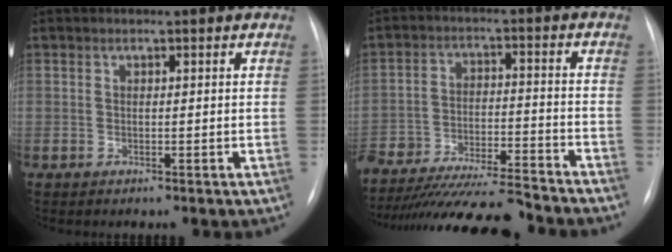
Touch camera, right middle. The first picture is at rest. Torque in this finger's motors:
{"motor_torque": [1.02, -1.12, 0.29, 0.12]}